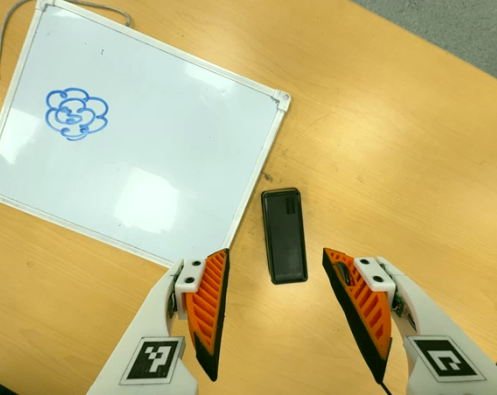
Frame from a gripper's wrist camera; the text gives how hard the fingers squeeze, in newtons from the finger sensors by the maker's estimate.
{"total": 0.0}